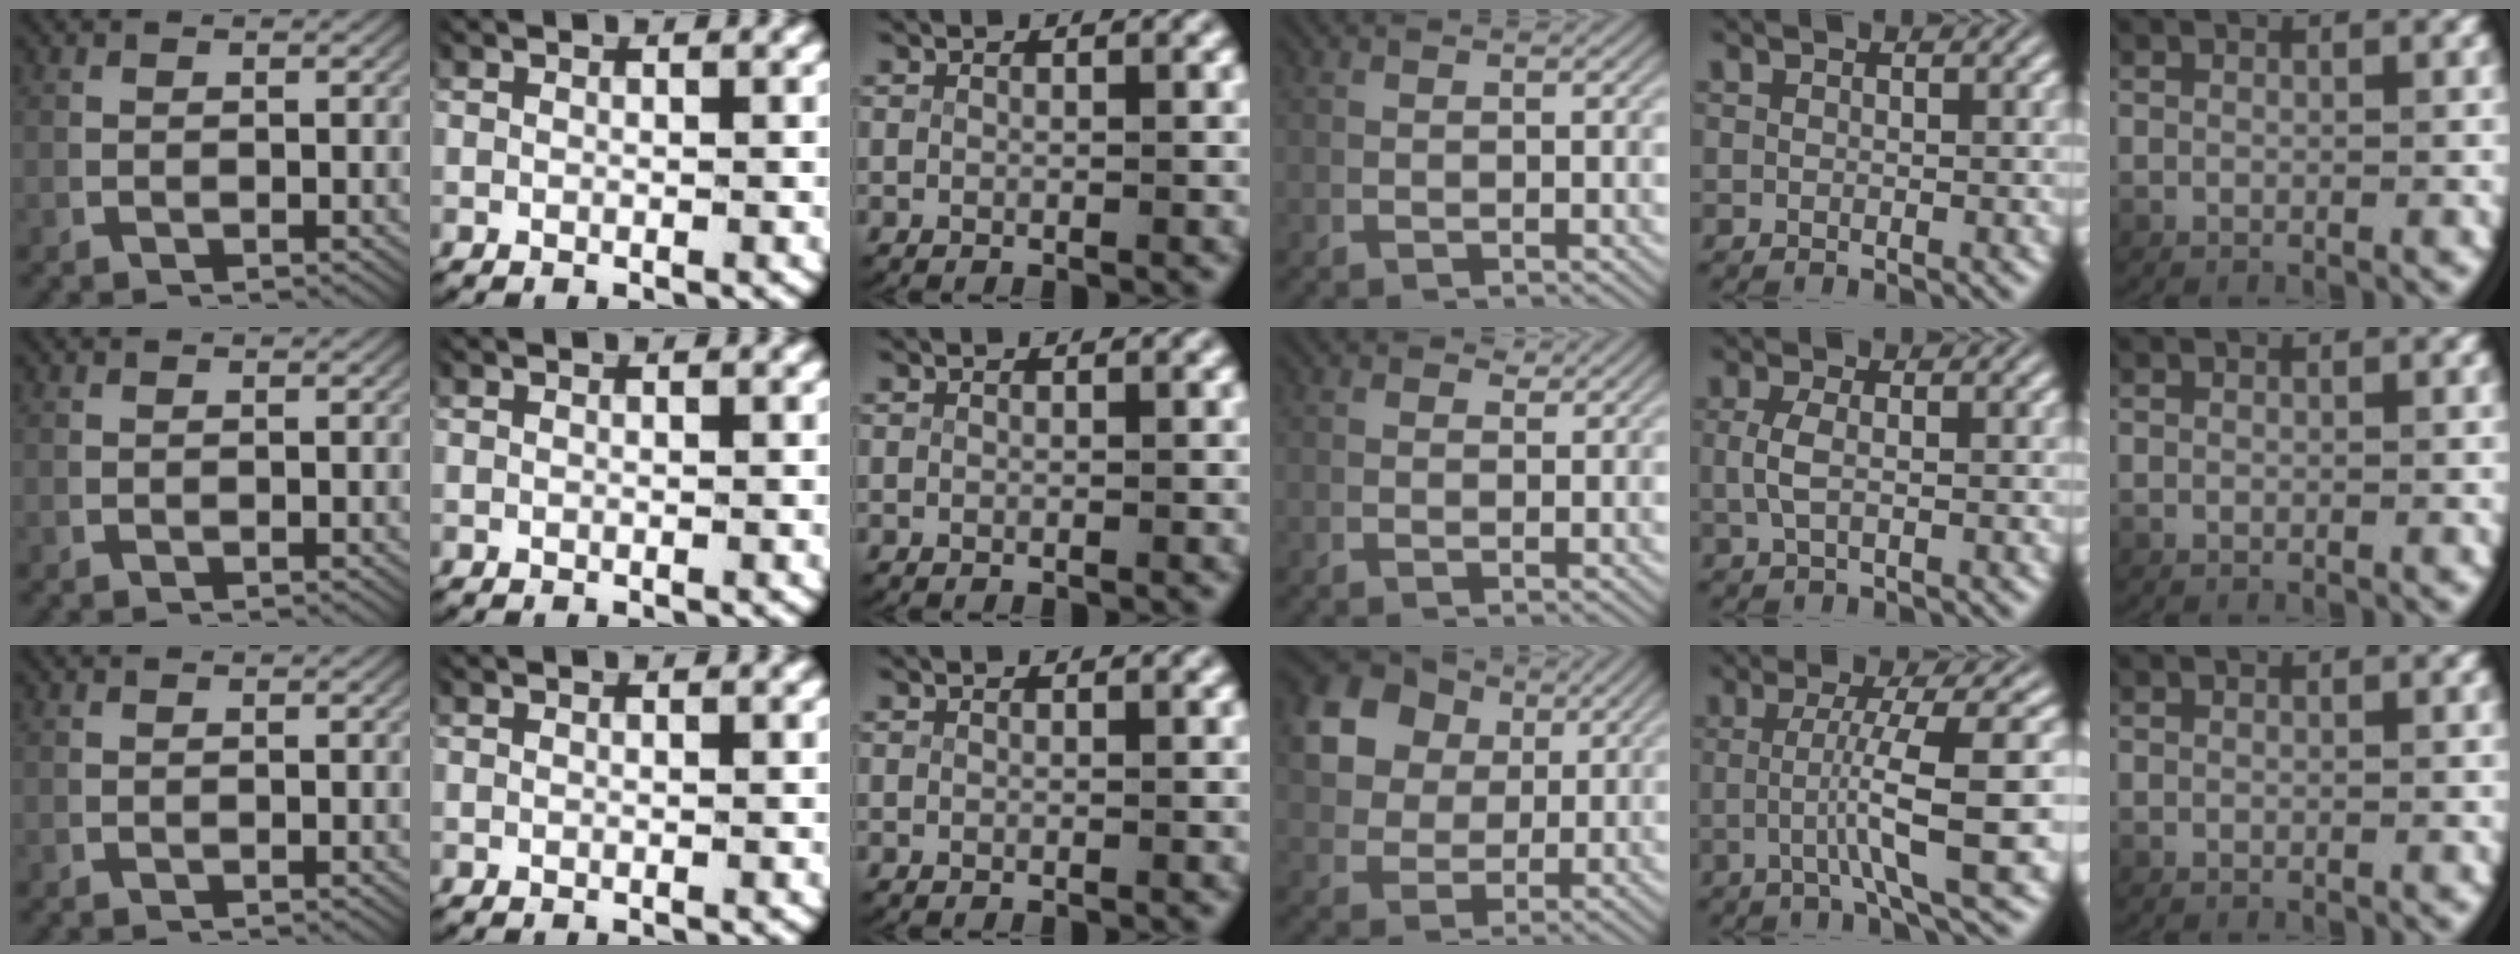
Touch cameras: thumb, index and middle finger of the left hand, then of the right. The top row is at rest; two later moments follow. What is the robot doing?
{"motion": "grasp_and_lifting", "object": "card"}